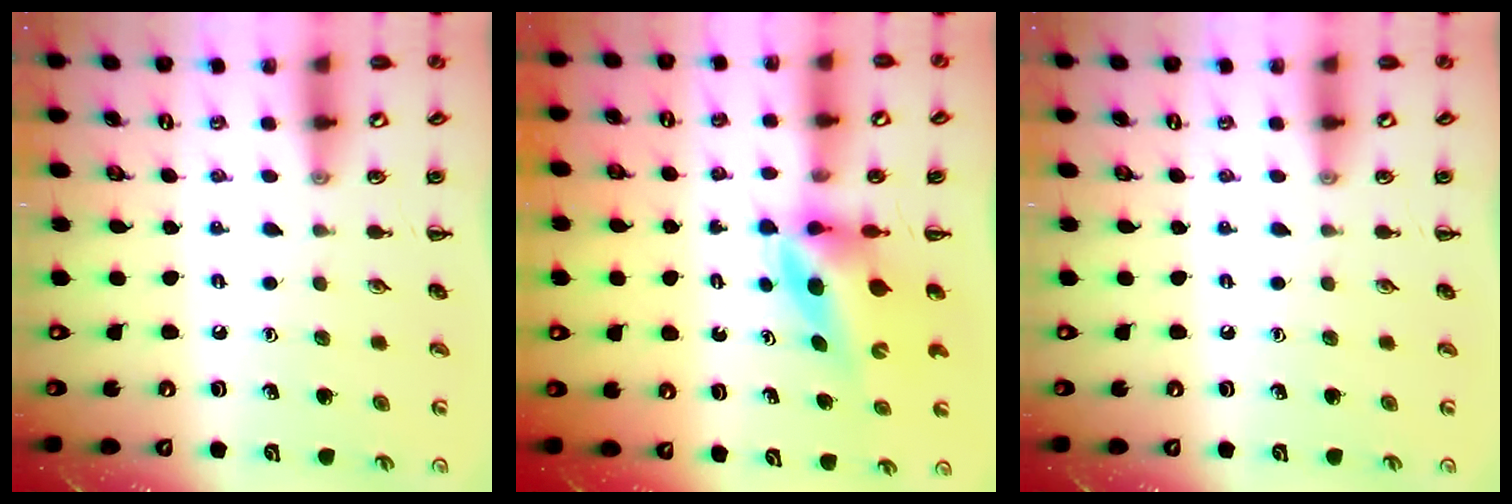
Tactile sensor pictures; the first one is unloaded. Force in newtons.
{"total": 5.9, "press": 5.7, "slide": 1.3}
{"total": 0.0}